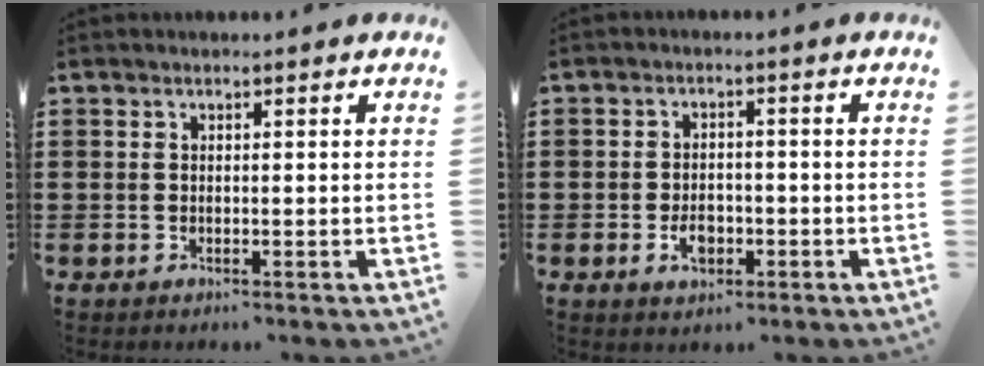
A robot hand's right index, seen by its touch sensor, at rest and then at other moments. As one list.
[{"total": 3.3, "force": [-1.2, 2.1, 2.3], "torque": [-0.043, 0.003, -0.020]}]